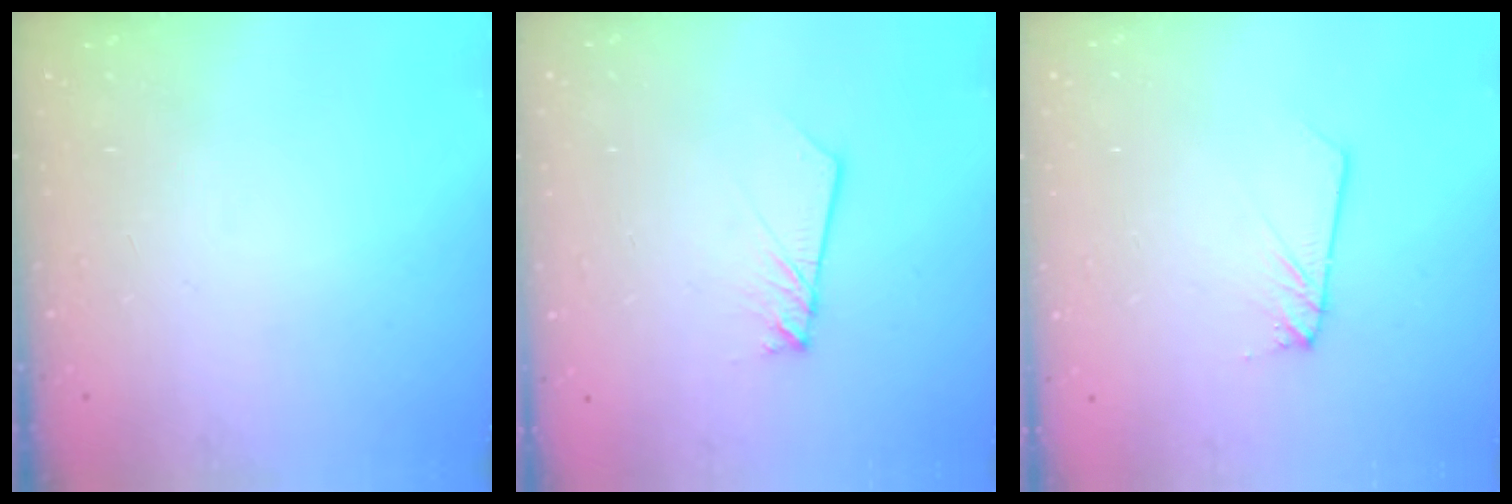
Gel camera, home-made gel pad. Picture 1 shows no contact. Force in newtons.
{"total": 2.0, "press": 2.0, "slide": 0.2}
{"total": 2.3, "press": 2.3, "slide": 0.1}